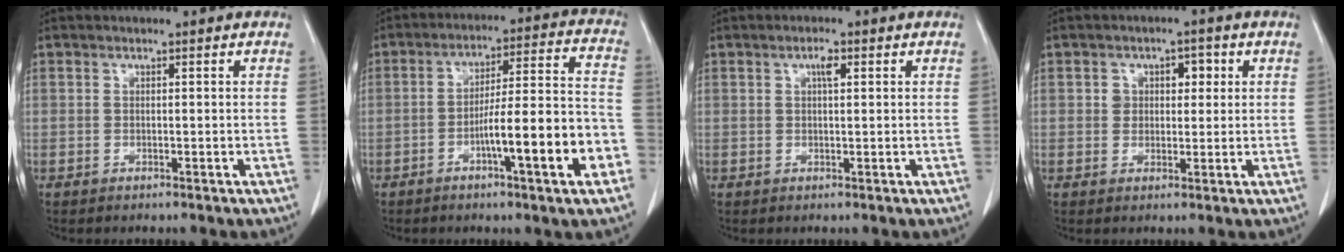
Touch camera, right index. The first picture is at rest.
{"total": 14.4, "force": [-5.1, 1.0, 13.4], "torque": [-0.201, 0.013, -0.076]}
{"total": 1.8, "force": [0.7, 0.5, 1.6], "torque": [-0.029, 0.002, 0.011]}
{"total": 4.1, "force": [1.2, 2.9, 2.6], "torque": [-0.032, 0.014, 0.020]}